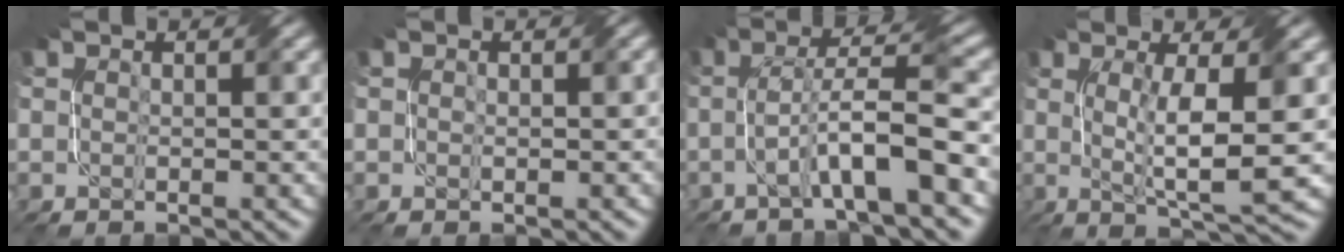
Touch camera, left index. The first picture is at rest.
{"total": 0.6, "force": [0.1, 0.4, 0.5], "torque": [-0.009, 0.001, 0.004]}
{"total": 6.5, "force": [-2.0, 0.7, 6.1], "torque": [-0.104, 0.021, -0.040]}
{"total": 6.4, "force": [0.2, 0.9, 6.3], "torque": [-0.108, -0.002, 0.009]}